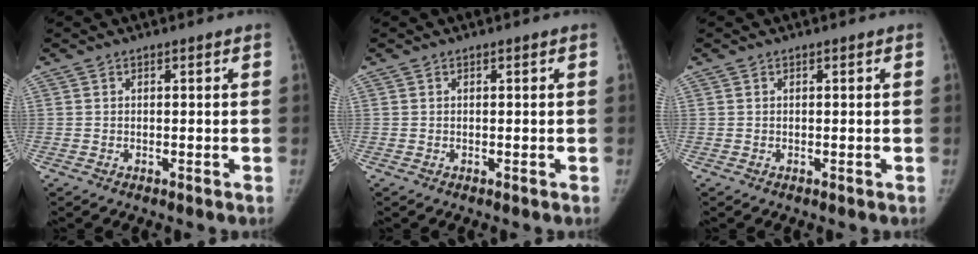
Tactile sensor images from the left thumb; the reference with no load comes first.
{"total": 0.0}
{"total": 0.0}